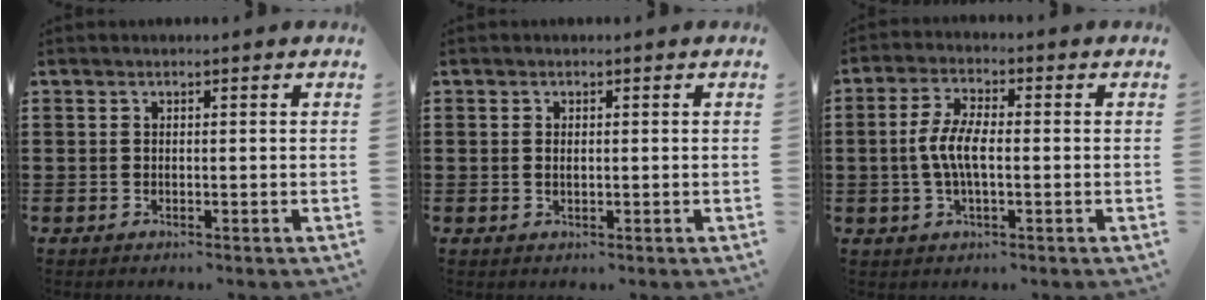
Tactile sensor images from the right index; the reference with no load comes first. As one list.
[{"total": 0.8, "force": [0.1, 0.4, 0.7], "torque": [-0.015, 0.002, 0.000]}, {"total": 5.6, "force": [-0.7, 2.1, 5.2], "torque": [-0.119, -0.004, -0.021]}]